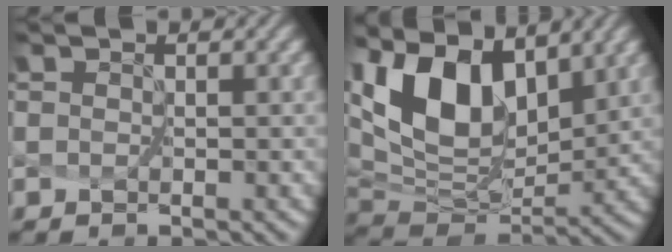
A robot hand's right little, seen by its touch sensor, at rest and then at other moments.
{"total": 11.1, "force": [5.2, 5.9, 7.8], "torque": [-0.161, 0.016, 0.101]}